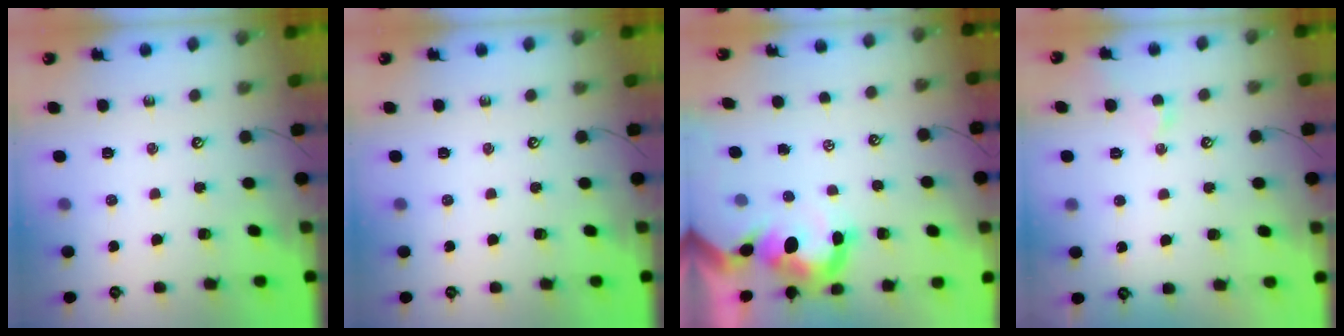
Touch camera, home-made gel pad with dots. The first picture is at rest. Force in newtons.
{"total": 0.0}
{"total": 7.4, "press": 7.3, "slide": 1.4}
{"total": 1.0, "press": 1.0, "slide": 0.1}